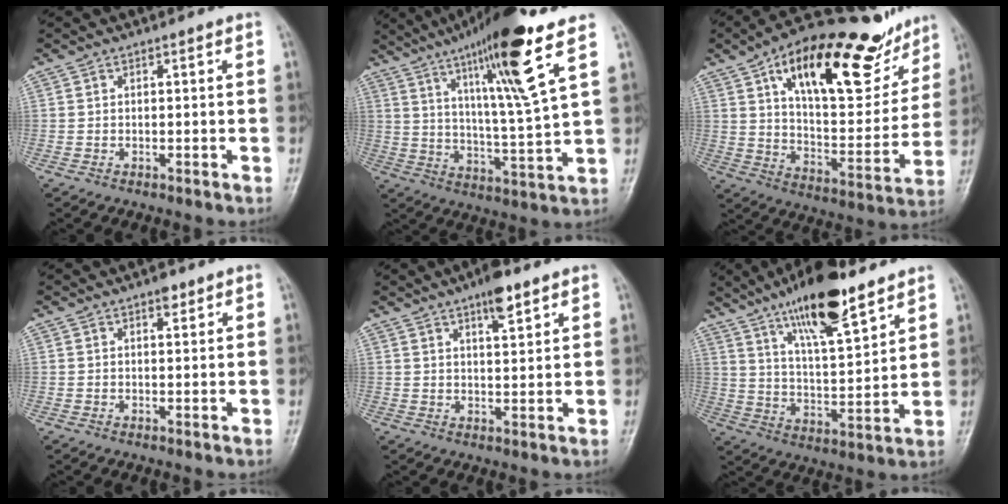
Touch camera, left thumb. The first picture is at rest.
{"total": 18.0, "force": [9.9, 0.8, 15.0], "torque": [-0.247, -0.047, 0.166]}
{"total": 27.5, "force": [16.0, 11.5, 19.2], "torque": [-0.240, -0.031, 0.251]}
{"total": 1.9, "force": [1.3, 0.9, 1.2], "torque": [-0.009, -0.005, 0.016]}
{"total": 6.0, "force": [3.9, 1.8, 4.2], "torque": [-0.055, -0.020, 0.058]}
{"total": 16.4, "force": [11.3, 4.2, 11.1], "torque": [-0.169, -0.059, 0.198]}